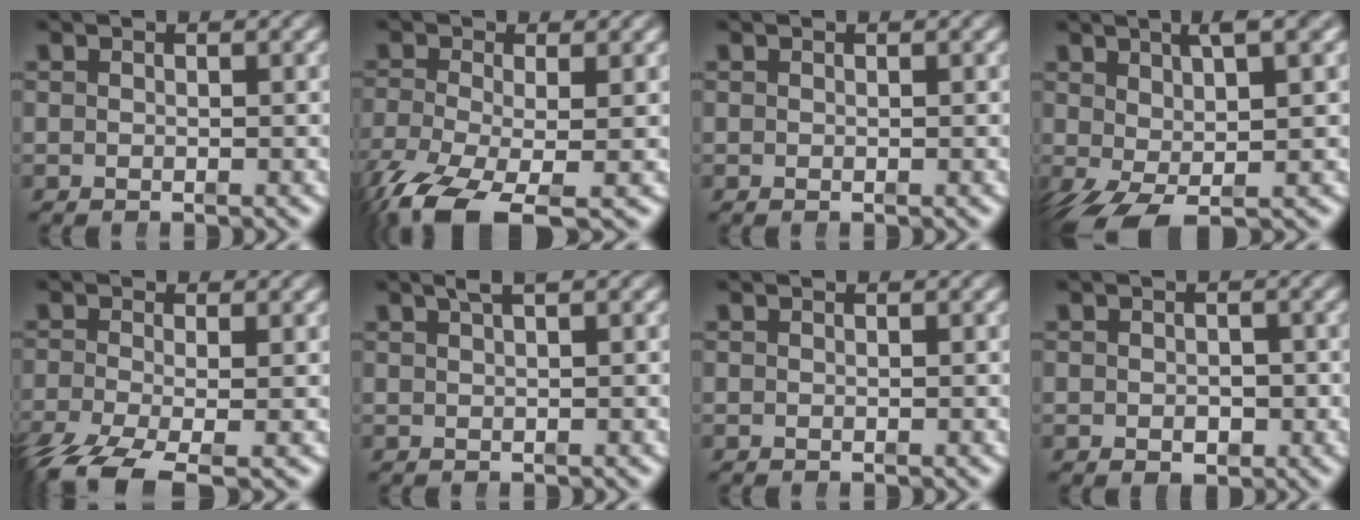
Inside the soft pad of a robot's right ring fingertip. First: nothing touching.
{"total": 6.5, "force": [-4.2, 2.7, 4.1], "torque": [-0.096, -0.044, -0.044]}
{"total": 0.0}
{"total": 7.4, "force": [-0.1, 3.3, 6.7], "torque": [-0.114, -0.019, 0.020]}
{"total": 5.9, "force": [-4.4, 2.0, 3.5], "torque": [-0.075, -0.039, -0.049]}
{"total": 2.2, "force": [1.5, -0.6, 1.5], "torque": [-0.010, 0.011, 0.025]}
{"total": 0.0}
{"total": 1.8, "force": [-0.7, 1.1, 1.2], "torque": [-0.013, -0.014, -0.003]}